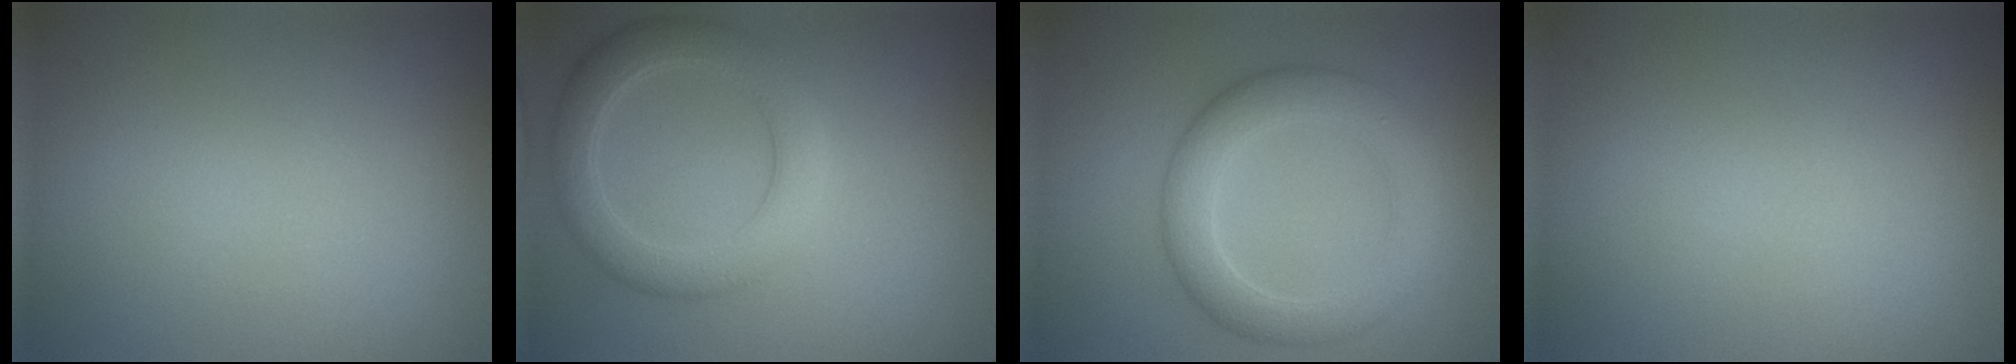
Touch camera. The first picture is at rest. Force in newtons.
{"total": 4.4, "press": 4.4, "slide": 0.2}
{"total": 4.8, "press": 4.8, "slide": 0.3}
{"total": 0.0}